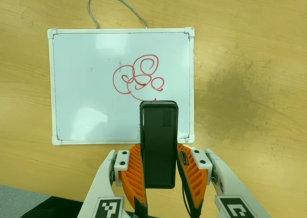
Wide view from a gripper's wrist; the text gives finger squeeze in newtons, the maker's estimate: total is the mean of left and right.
{"total": 4.4, "left": 3.0, "right": 5.7}